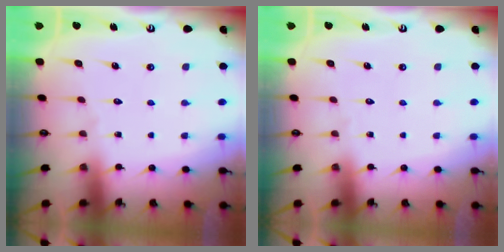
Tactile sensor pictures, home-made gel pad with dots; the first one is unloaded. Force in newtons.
{"total": 0.0}